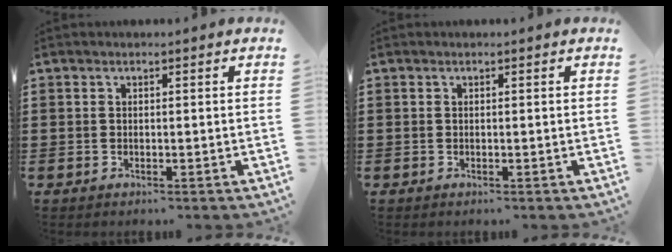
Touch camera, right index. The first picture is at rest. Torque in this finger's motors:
{"motor_torque": [0.00, 2.14, 0.00, 0.00]}